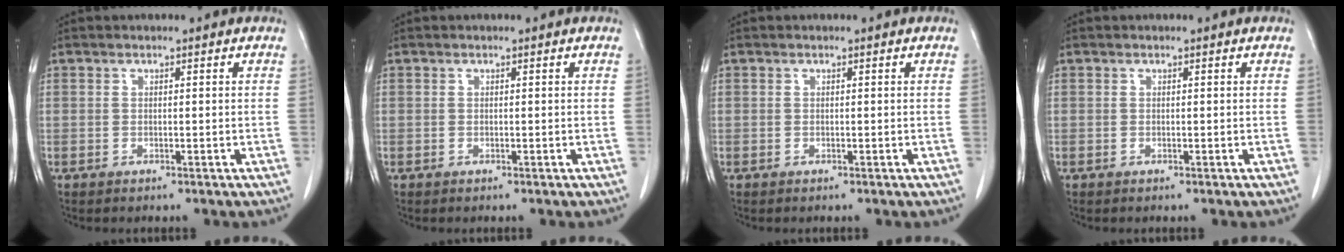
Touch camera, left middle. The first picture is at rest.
{"total": 0.0}
{"total": 0.0}
{"total": 0.0}